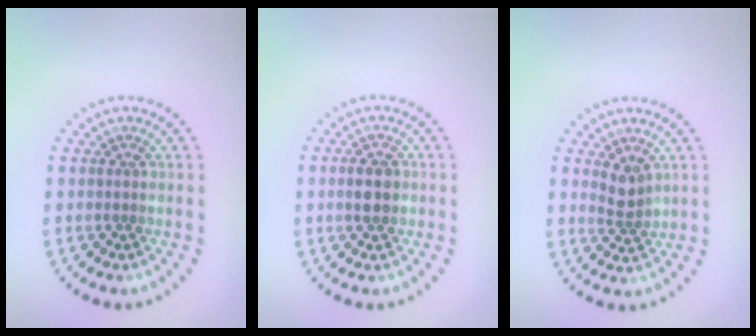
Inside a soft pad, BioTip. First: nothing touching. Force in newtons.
{"total": 2.2, "press": 2.2, "slide": 0.1}
{"total": 1.9, "press": 1.6, "slide": 1.1}